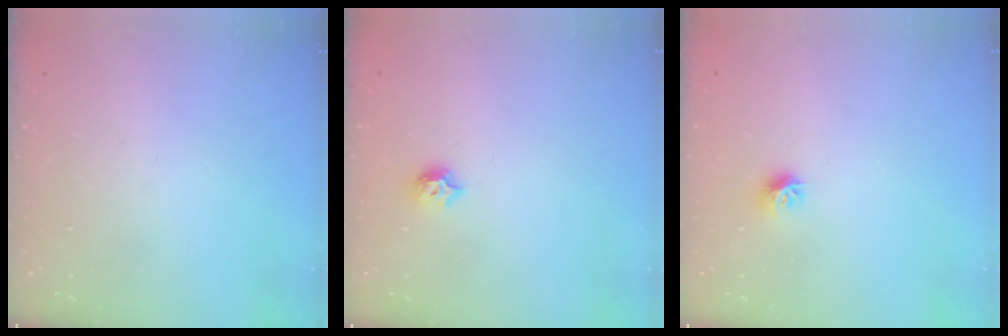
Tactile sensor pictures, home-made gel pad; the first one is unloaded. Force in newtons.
{"total": 6.3, "press": 6.3, "slide": 0.8}
{"total": 7.4, "press": 7.4, "slide": 0.7}